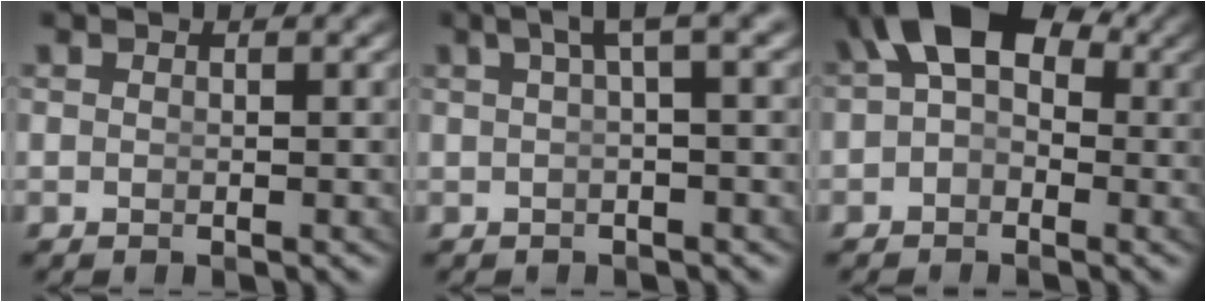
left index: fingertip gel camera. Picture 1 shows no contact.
{"total": 4.1, "force": [2.0, 0.3, 3.5], "torque": [-0.040, 0.025, 0.026]}
{"total": 6.2, "force": [2.0, 3.7, 4.6], "torque": [-0.076, -0.007, 0.027]}